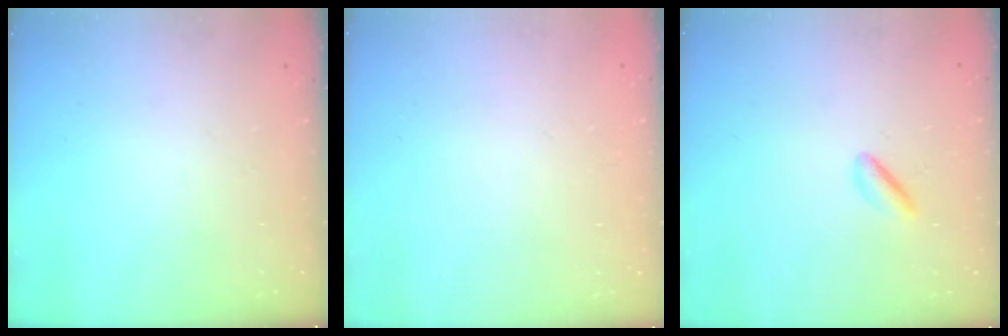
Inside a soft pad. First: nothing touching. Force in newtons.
{"total": 2.1, "press": 2.1, "slide": 0.1}
{"total": 2.1, "press": 1.9, "slide": 0.9}